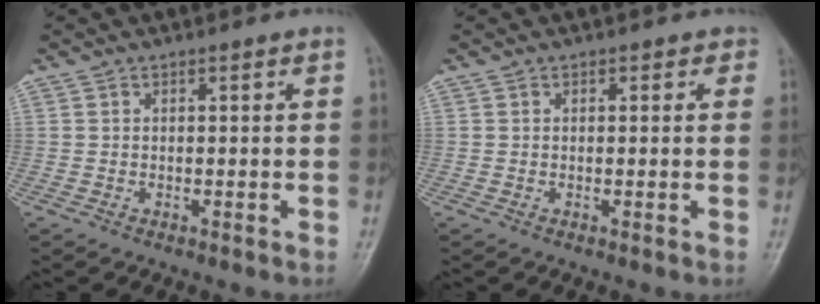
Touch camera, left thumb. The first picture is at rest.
{"total": 1.4, "force": [0.6, 1.1, 0.6], "torque": [0.012, 0.001, 0.001]}